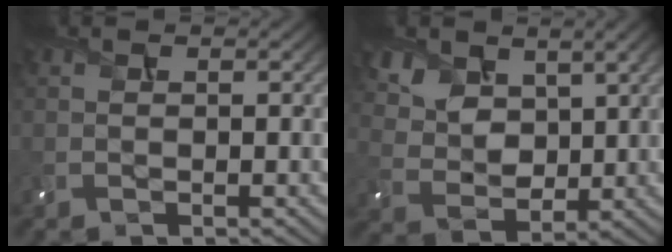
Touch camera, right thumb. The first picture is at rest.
{"total": 6.8, "force": [3.8, 4.2, 3.7], "torque": [-0.104, -0.013, 0.075]}